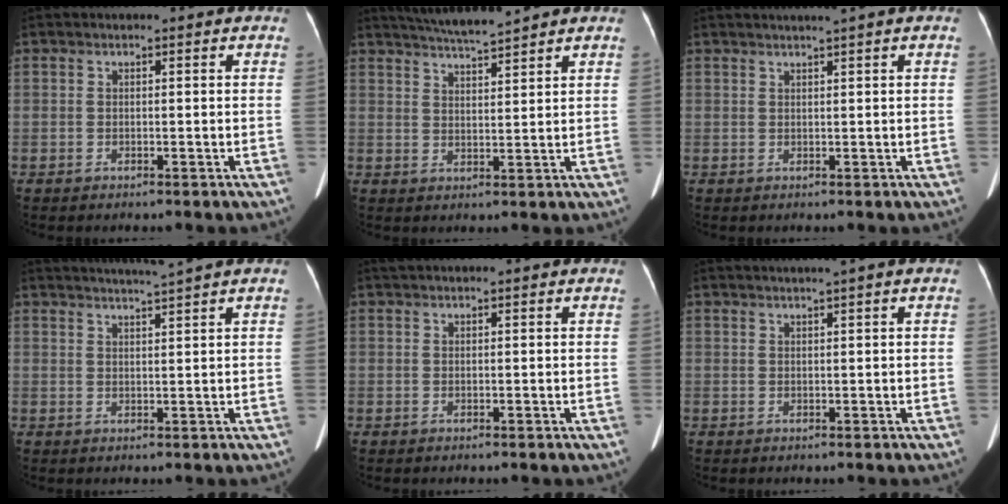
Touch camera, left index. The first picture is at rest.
{"total": 6.5, "force": [6.0, -0.8, 2.3], "torque": [-0.048, 0.010, 0.104]}
{"total": 2.6, "force": [2.0, -0.7, 1.5], "torque": [-0.017, 0.010, 0.033]}
{"total": 4.5, "force": [3.8, -1.8, 1.5], "torque": [-0.024, -0.002, 0.063]}
{"total": 1.6, "force": [1.4, -0.1, 0.8], "torque": [-0.012, 0.029, 0.028]}
{"total": 2.6, "force": [1.8, -0.6, 1.8], "torque": [-0.027, 0.014, 0.033]}